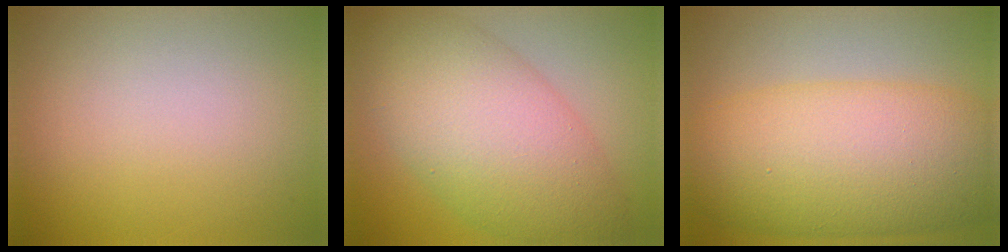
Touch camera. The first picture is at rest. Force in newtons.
{"total": 10.0, "press": 10.0, "slide": 0.0}
{"total": 10.6, "press": 10.6, "slide": 0.2}